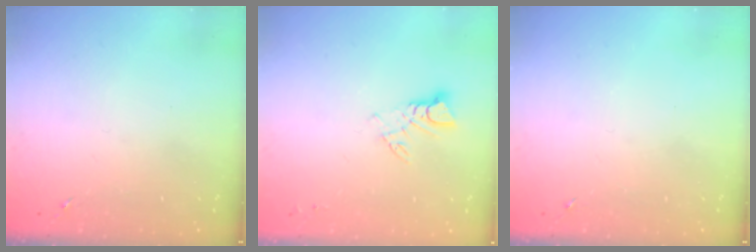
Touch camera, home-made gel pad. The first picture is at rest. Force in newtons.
{"total": 5.0, "press": 5.0, "slide": 0.3}
{"total": 0.0}